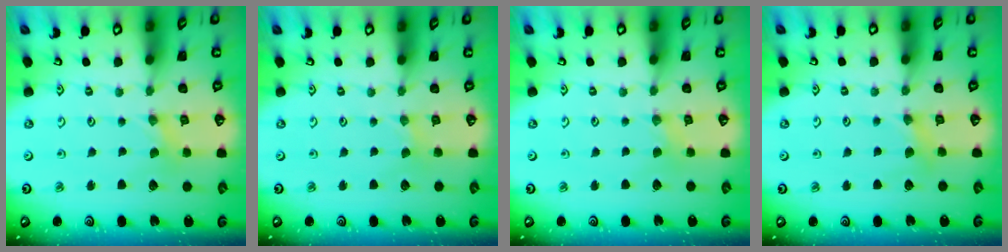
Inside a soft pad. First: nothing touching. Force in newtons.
{"total": 0.0}
{"total": 1.8, "press": 1.8, "slide": 0.3}
{"total": 3.4, "press": 3.4, "slide": 0.3}